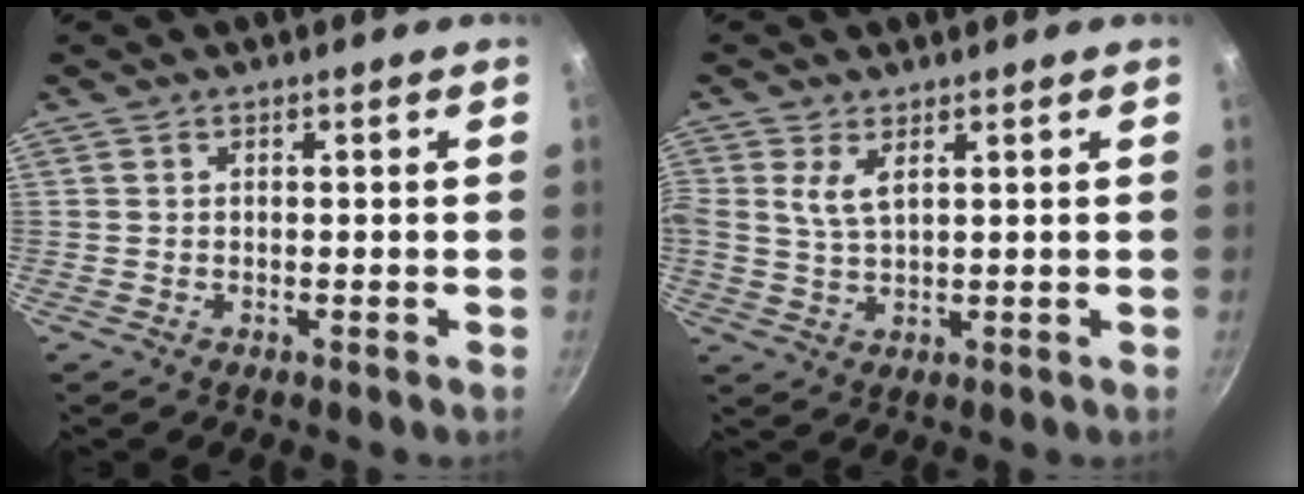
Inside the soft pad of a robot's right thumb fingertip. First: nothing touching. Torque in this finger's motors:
{"motor_torque": [0.14, 0.22, 0.36, -0.25, 0.07]}